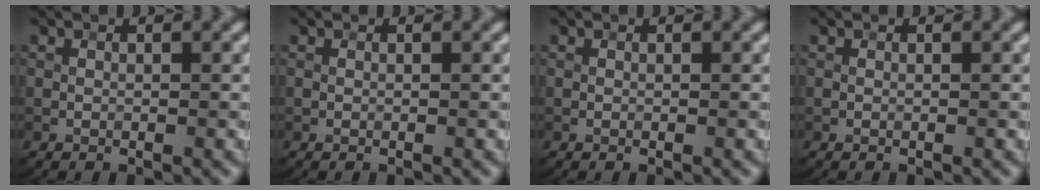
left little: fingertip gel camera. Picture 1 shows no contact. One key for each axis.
{"total": 0.0}
{"total": 0.0}
{"total": 0.0}